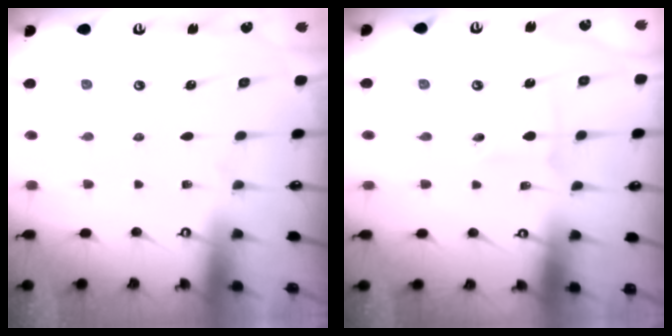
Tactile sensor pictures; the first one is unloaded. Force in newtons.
{"total": 2.8, "press": 2.7, "slide": 0.6}